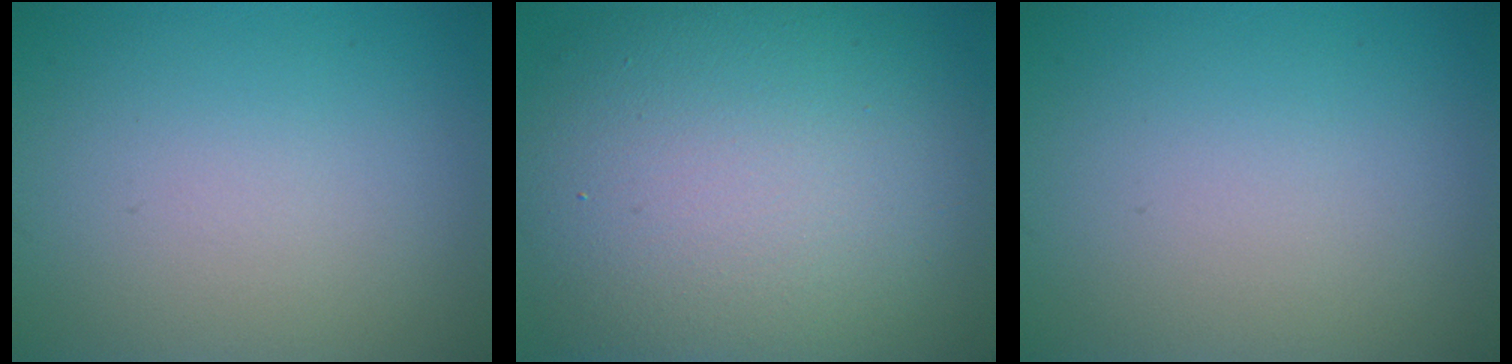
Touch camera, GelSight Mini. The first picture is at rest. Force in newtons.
{"total": 14.2, "press": 14.2, "slide": 1.1}
{"total": 0.0}